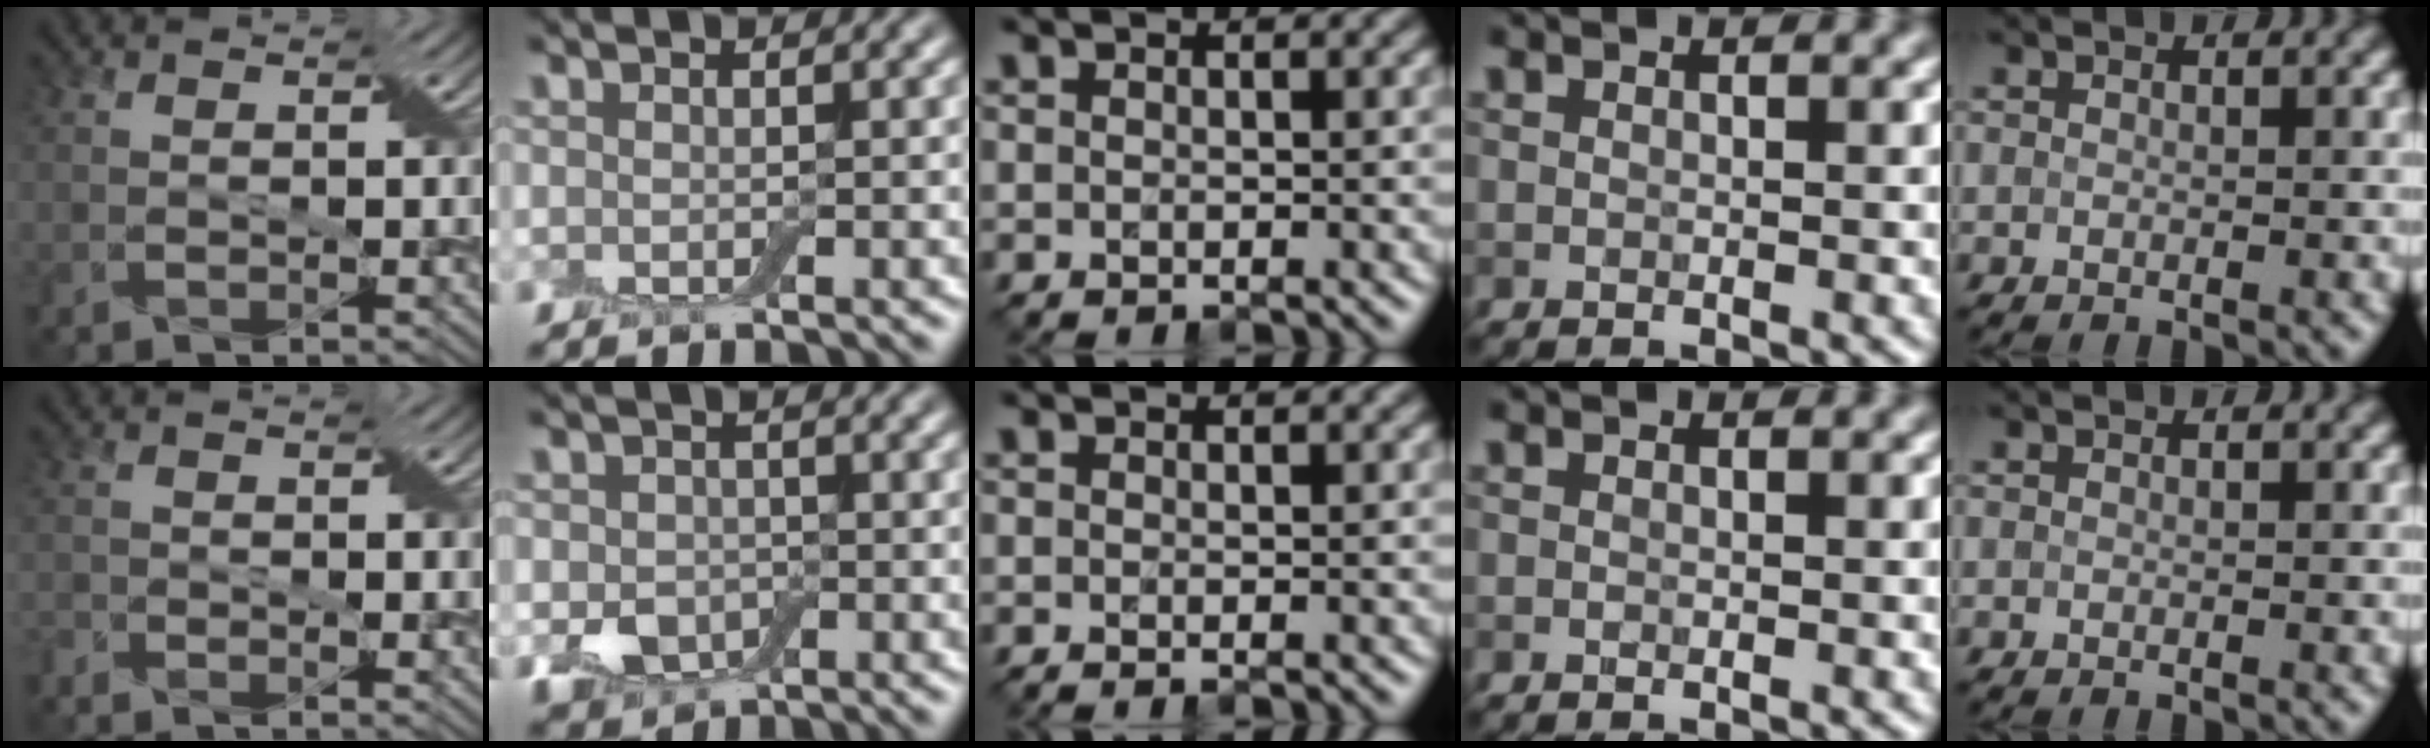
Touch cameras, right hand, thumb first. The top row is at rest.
{"thumb": {"total": 3.0, "force": [-2.3, 1.1, 1.7], "torque": [-0.033, -0.006, -0.046]}, "index": {"total": 3.2, "force": [-0.8, 2.7, 1.7], "torque": [-0.032, -0.007, -0.017]}, "middle": {"total": 0.9, "force": [-0.1, 0.4, 0.8], "torque": [-0.008, -0.008, -0.004]}}